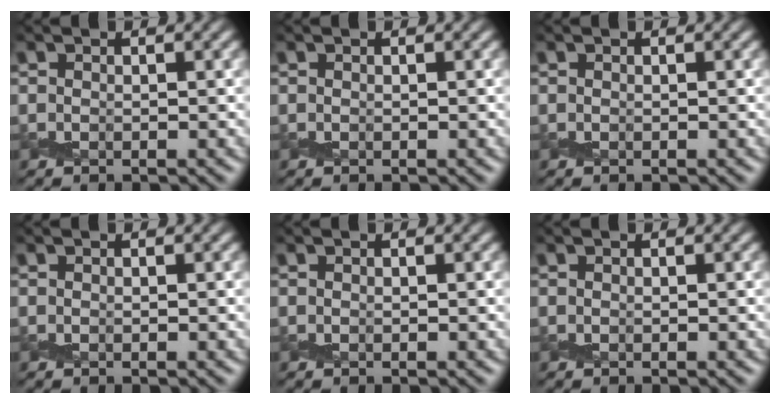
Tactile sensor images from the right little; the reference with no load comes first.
{"total": 0.0}
{"total": 0.0}
{"total": 0.0}
{"total": 0.0}
{"total": 0.0}